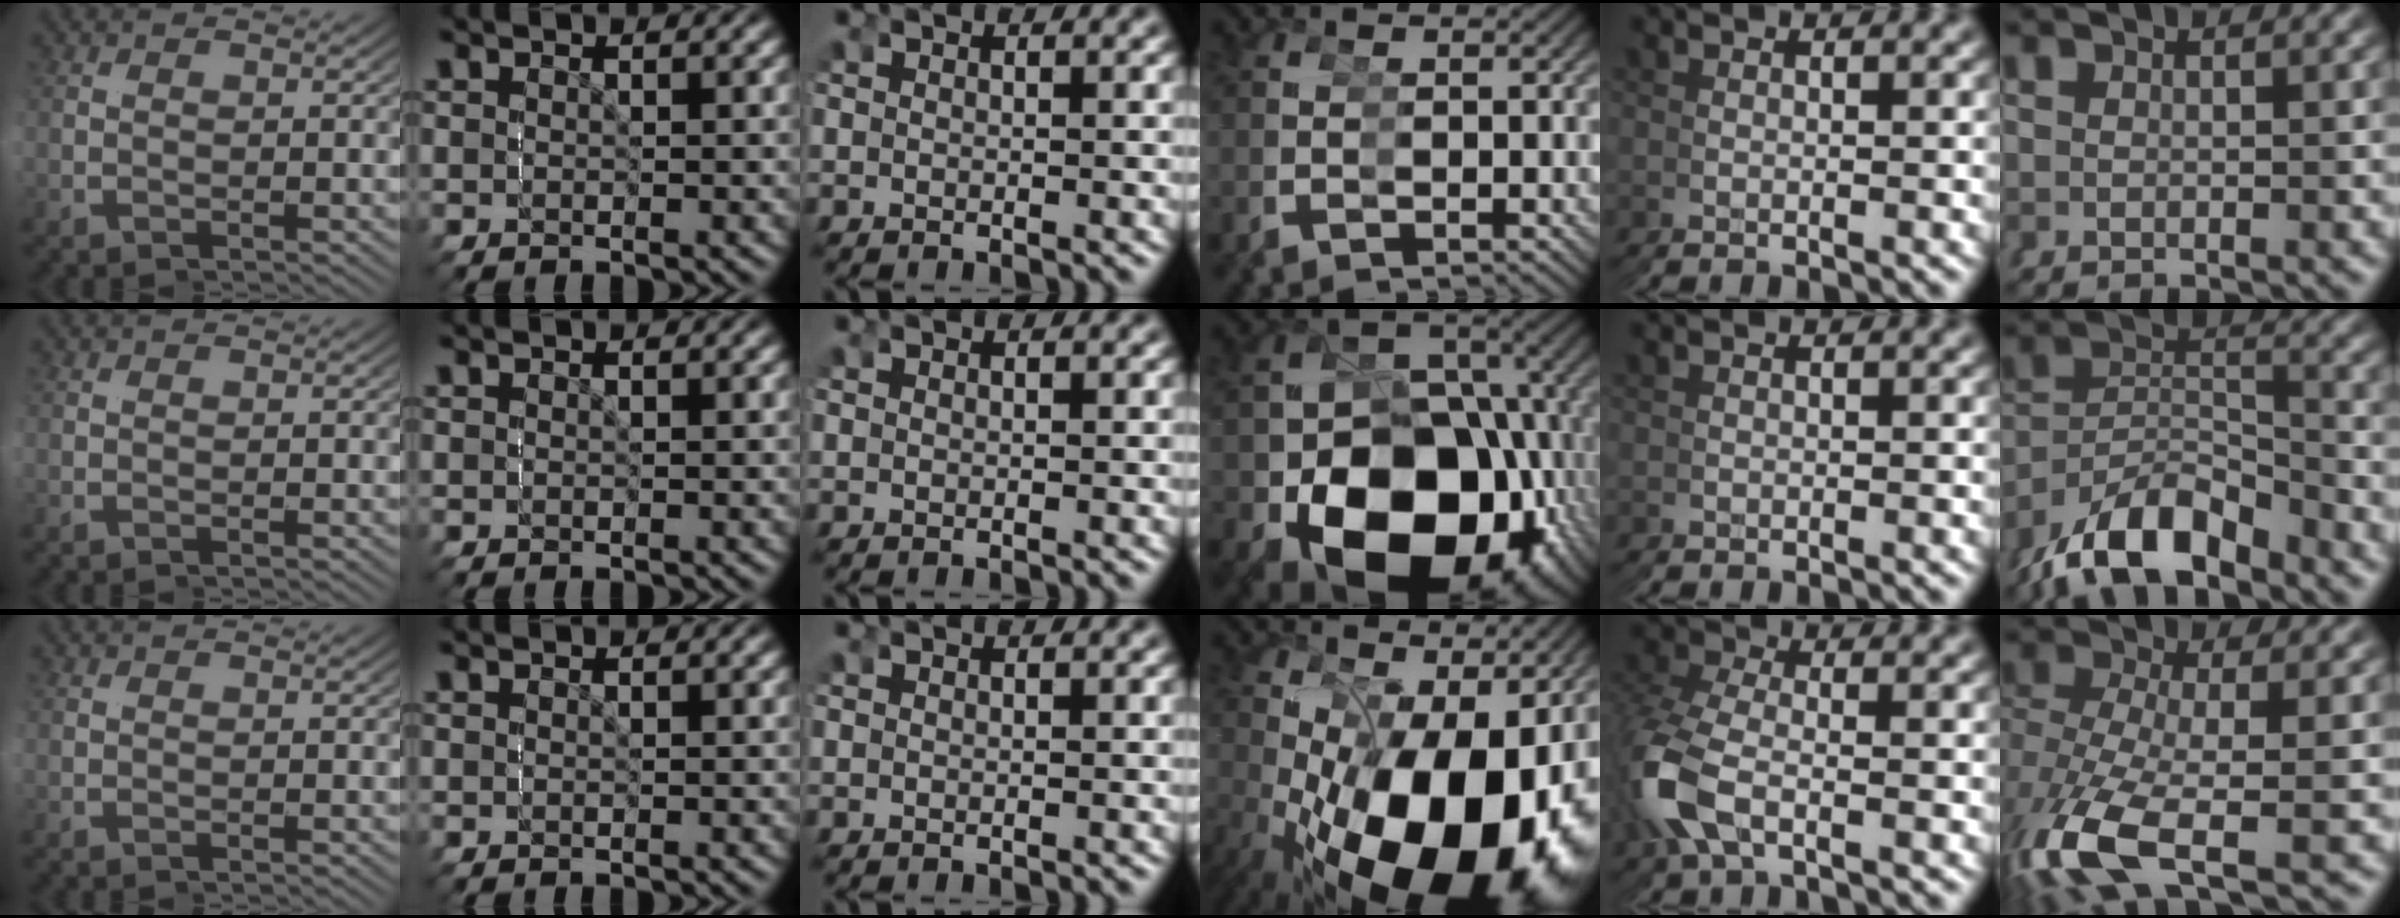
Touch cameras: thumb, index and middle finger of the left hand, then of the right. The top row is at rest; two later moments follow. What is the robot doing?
{"motion": "grasp_and_lifting", "object": "screwdriver"}